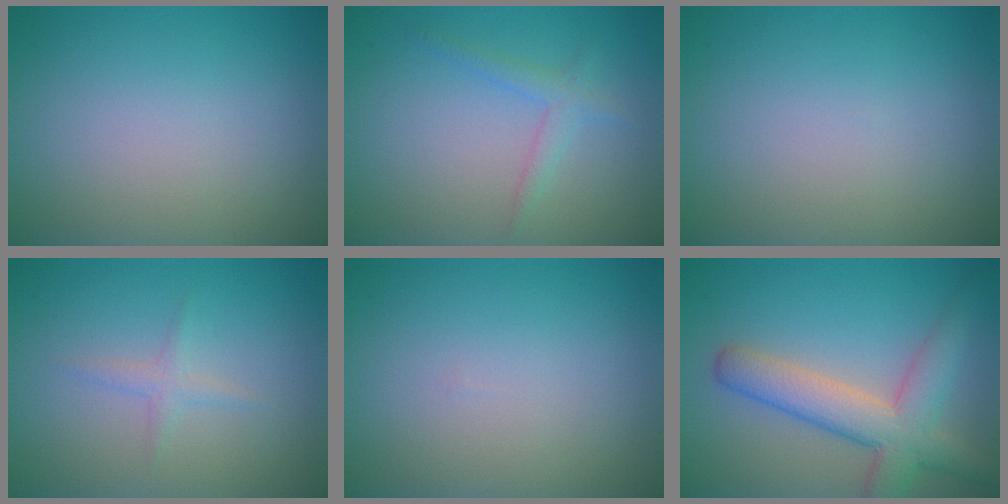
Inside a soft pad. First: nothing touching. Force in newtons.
{"total": 1.6, "press": 1.6, "slide": 0.2}
{"total": 0.0}
{"total": 1.1, "press": 1.1, "slide": 0.0}
{"total": 0.0}
{"total": 6.1, "press": 6.1, "slide": 0.3}